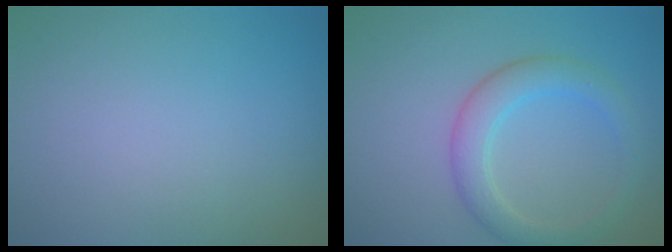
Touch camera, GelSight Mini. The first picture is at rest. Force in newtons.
{"total": 3.4, "press": 3.4, "slide": 0.1}